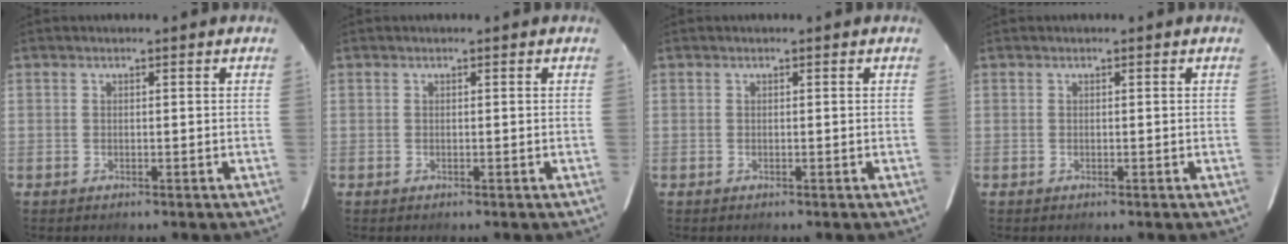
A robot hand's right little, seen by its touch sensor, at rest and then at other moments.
{"total": 0.0}
{"total": 0.0}
{"total": 0.0}